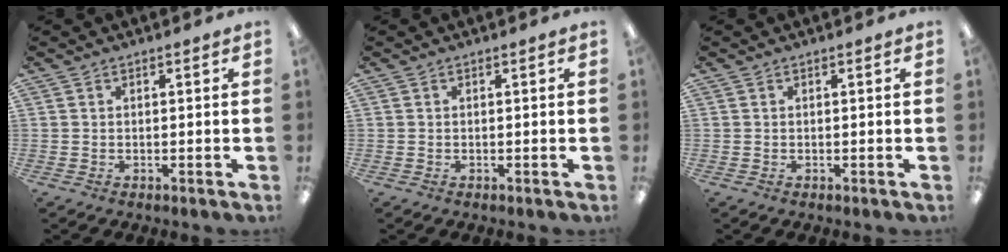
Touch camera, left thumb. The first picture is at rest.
{"total": 0.0}
{"total": 0.0}